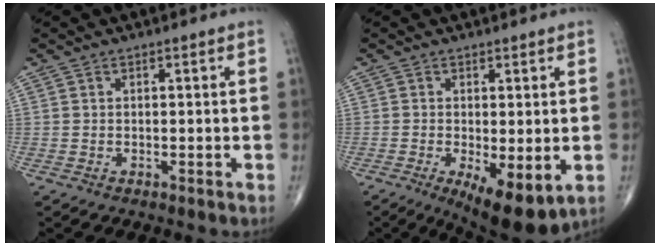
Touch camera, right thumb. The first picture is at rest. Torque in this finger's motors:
{"motor_torque": [0.10, 0.58, 0.06, -0.29, 0.10]}